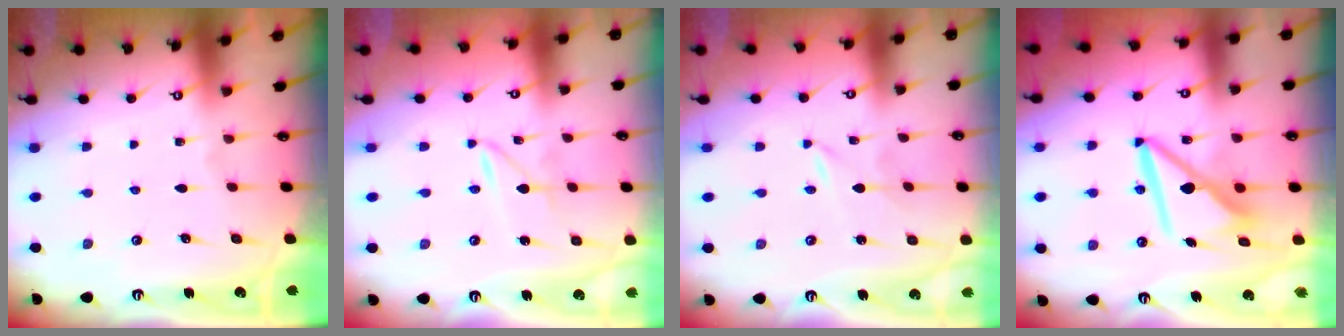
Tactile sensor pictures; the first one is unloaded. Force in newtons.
{"total": 1.6, "press": 1.6, "slide": 0.0}
{"total": 0.0}
{"total": 9.7, "press": 9.7, "slide": 0.9}